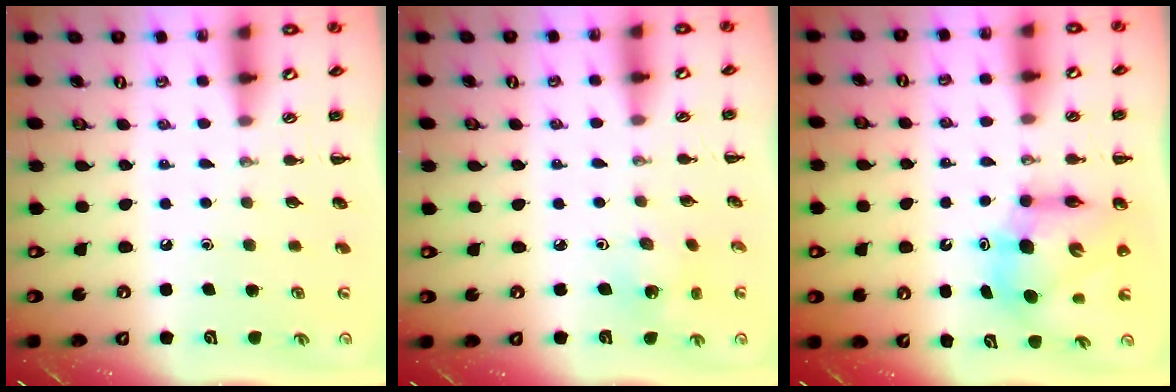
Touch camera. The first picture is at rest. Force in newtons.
{"total": 2.1, "press": 2.0, "slide": 0.7}
{"total": 8.5, "press": 8.1, "slide": 2.4}